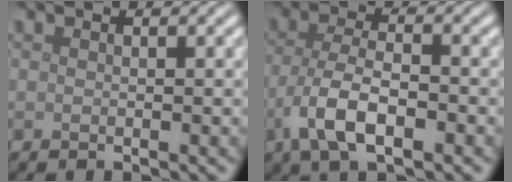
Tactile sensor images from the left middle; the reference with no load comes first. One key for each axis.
{"total": 5.5, "fx": -2.3, "fy": 2.4, "fz": 4.4, "tx": -0.092, "ty": -0.005, "tz": -0.046}